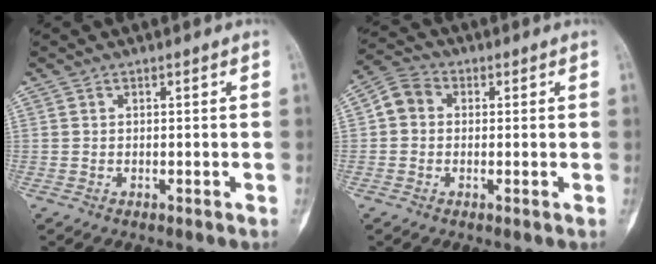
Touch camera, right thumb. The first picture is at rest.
{"total": 5.0, "force": [0.3, 4.2, 2.6], "torque": [-0.034, 0.018, -0.007]}